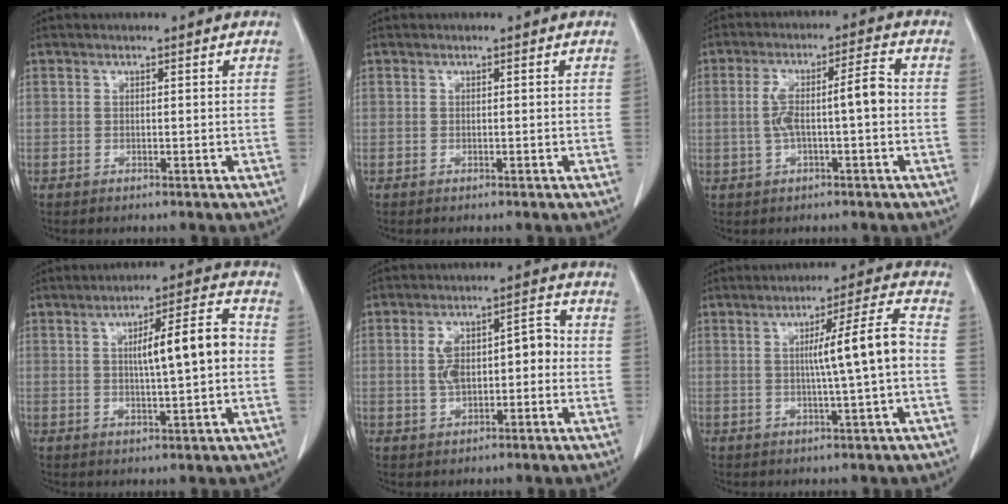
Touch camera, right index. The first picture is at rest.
{"total": 0.0}
{"total": 7.4, "force": [-0.5, 1.2, 7.3], "torque": [-0.137, 0.027, -0.008]}
{"total": 9.5, "force": [0.6, 1.3, 9.4], "torque": [-0.141, 0.021, 0.009]}
{"total": 8.2, "force": [-0.4, 3.8, 7.2], "torque": [-0.125, 0.036, -0.004]}
{"total": 8.6, "force": [-0.1, -0.9, 8.6], "torque": [-0.129, 0.006, -0.001]}